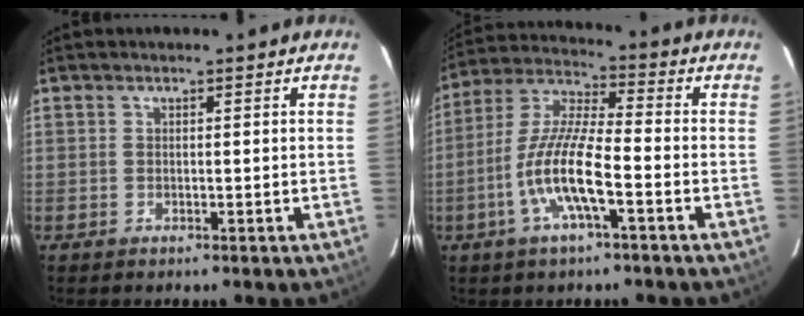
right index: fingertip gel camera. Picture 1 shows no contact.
{"total": 12.1, "force": [-4.6, 2.1, 11.0], "torque": [-0.229, -0.004, -0.091]}